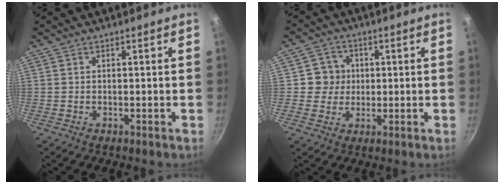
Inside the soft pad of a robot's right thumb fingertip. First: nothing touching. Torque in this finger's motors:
{"motor_torque": [-0.13, 0.45, 0.27, -0.14, -0.03]}